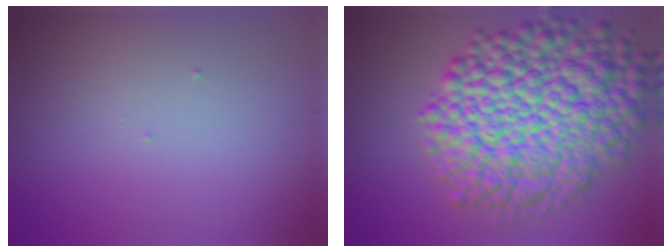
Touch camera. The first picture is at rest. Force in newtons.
{"total": 12.8, "press": 12.8, "slide": 0.4}